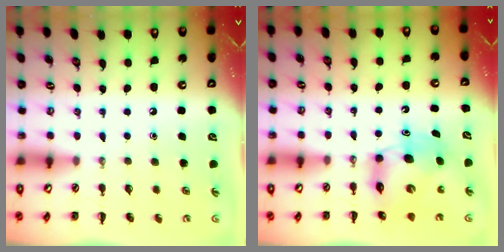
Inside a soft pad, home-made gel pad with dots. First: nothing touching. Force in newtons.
{"total": 7.2, "press": 7.2, "slide": 0.9}